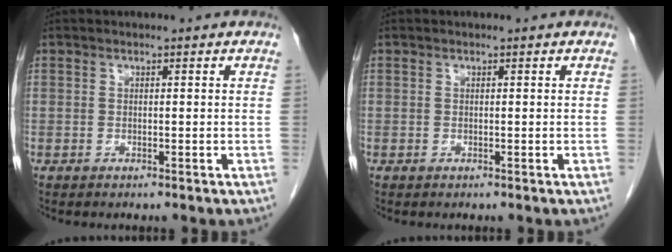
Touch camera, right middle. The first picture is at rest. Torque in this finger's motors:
{"motor_torque": [-0.01, 0.00, -0.02, -0.01]}